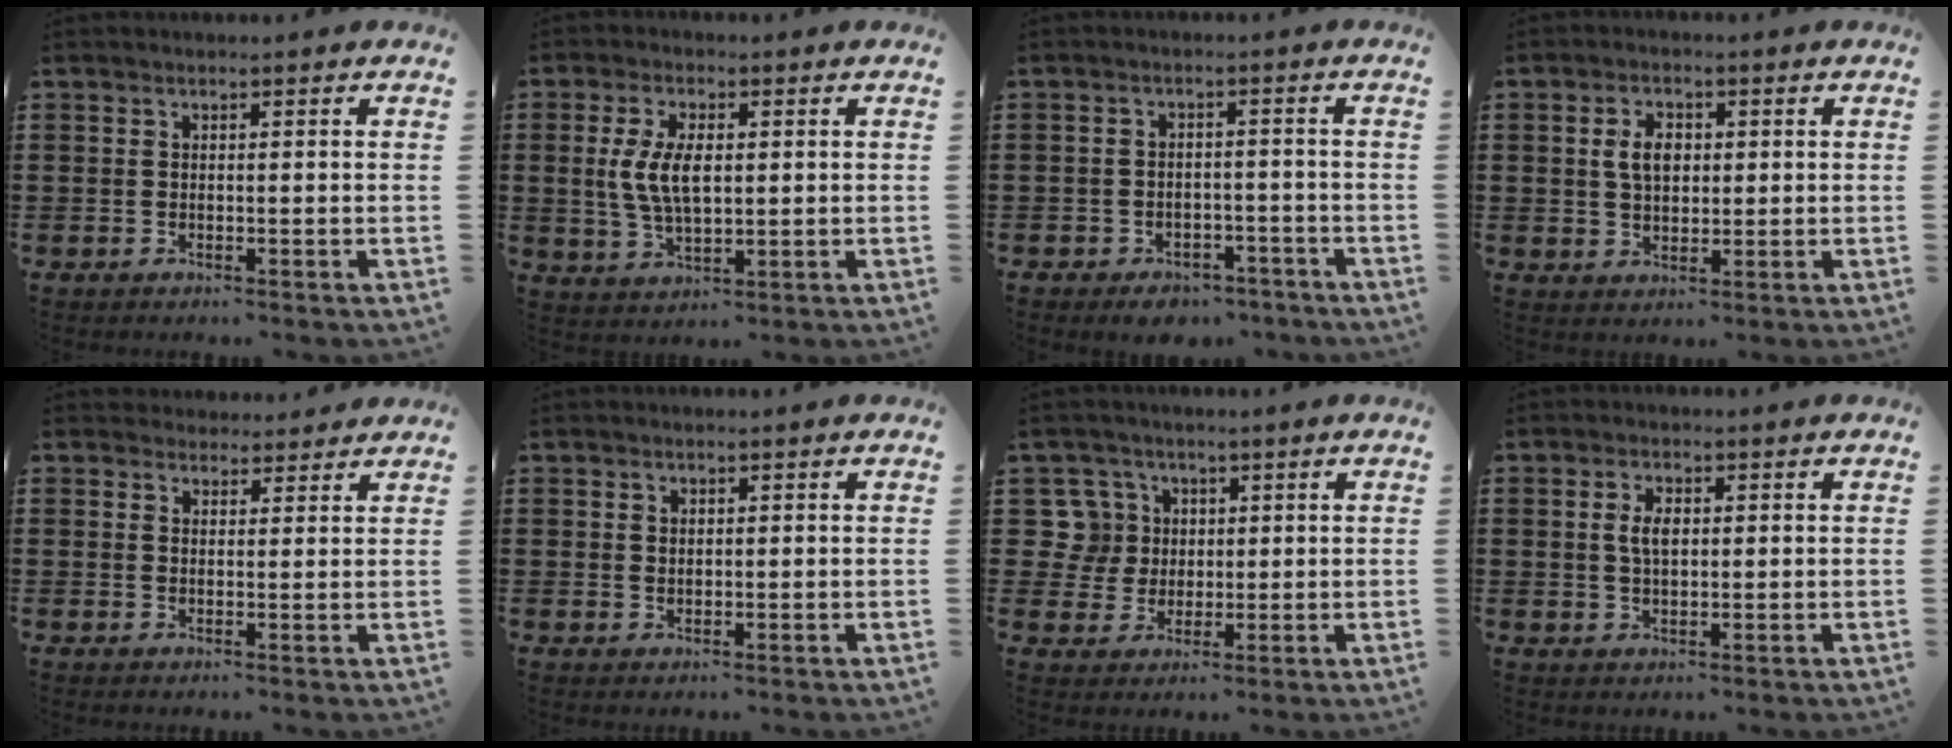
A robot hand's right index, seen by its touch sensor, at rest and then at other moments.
{"total": 6.8, "force": [0.6, 3.2, 5.9], "torque": [-0.131, 0.005, 0.005]}
{"total": 3.1, "force": [-3.0, 0.8, 0.0], "torque": [-0.005, 0.005, -0.063]}
{"total": 4.2, "force": [0.7, 2.6, 3.2], "torque": [-0.062, 0.009, 0.008]}
{"total": 2.2, "force": [2.0, 0.8, -0.2], "torque": [0.006, -0.002, 0.039]}
{"total": 0.8, "force": [0.6, 0.5, 0.2], "torque": [-0.004, 0.001, 0.011]}
{"total": 6.9, "force": [1.6, 6.4, 2.0], "torque": [-0.075, 0.012, 0.028]}
{"total": 3.2, "force": [0.5, 1.4, 2.8], "torque": [-0.057, 0.006, 0.007]}